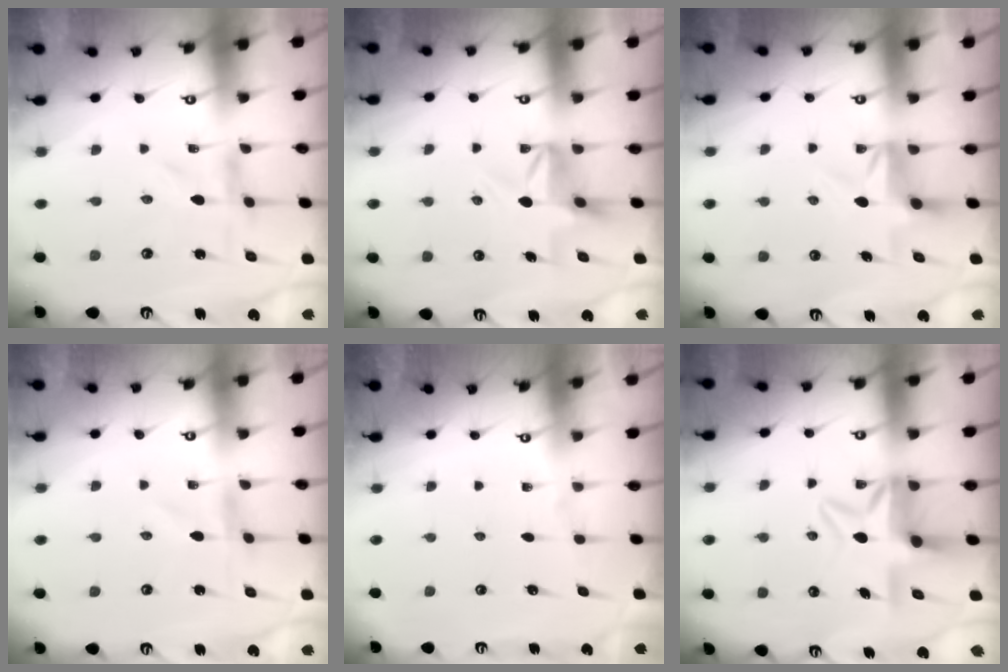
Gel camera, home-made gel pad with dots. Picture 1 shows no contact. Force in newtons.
{"total": 5.9, "press": 5.9, "slide": 0.1}
{"total": 5.1, "press": 5.1, "slide": 0.1}
{"total": 0.0}
{"total": 0.0}
{"total": 6.3, "press": 6.1, "slide": 1.4}